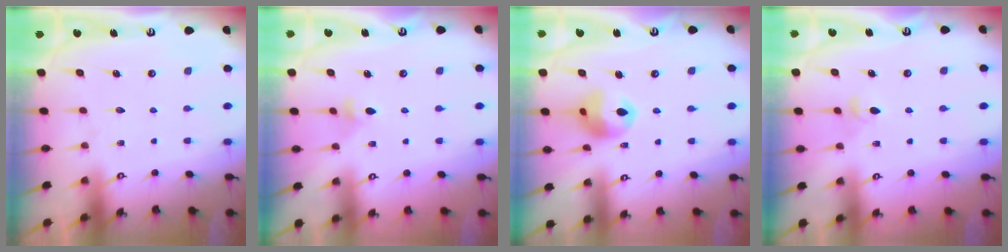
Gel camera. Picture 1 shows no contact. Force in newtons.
{"total": 4.8, "press": 4.7, "slide": 0.8}
{"total": 10.9, "press": 10.8, "slide": 1.6}
{"total": 3.3, "press": 3.2, "slide": 0.8}